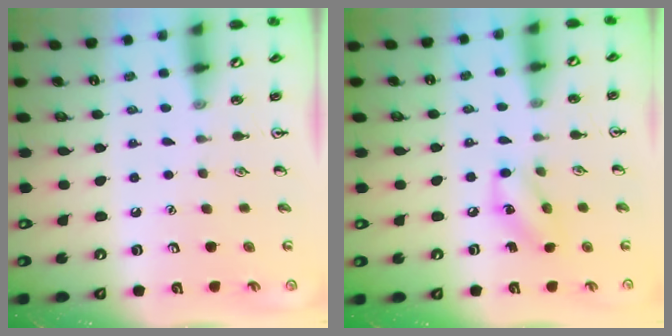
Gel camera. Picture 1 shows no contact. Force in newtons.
{"total": 7.8, "press": 7.8, "slide": 0.6}